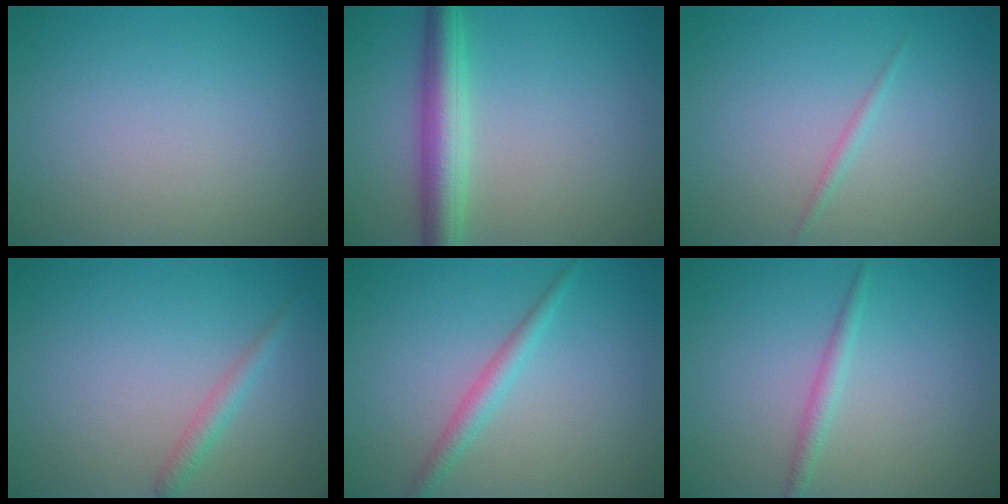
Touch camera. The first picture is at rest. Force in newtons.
{"total": 4.6, "press": 4.6, "slide": 0.1}
{"total": 0.8, "press": 0.8, "slide": 0.1}
{"total": 1.4, "press": 1.4, "slide": 0.0}
{"total": 2.0, "press": 2.0, "slide": 0.1}
{"total": 1.4, "press": 1.4, "slide": 0.1}